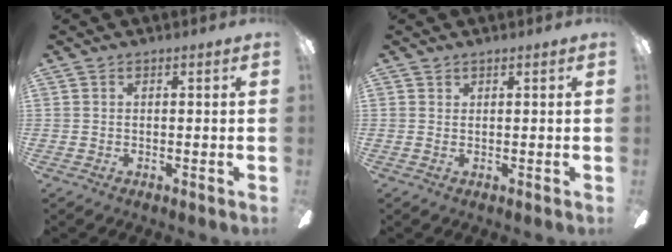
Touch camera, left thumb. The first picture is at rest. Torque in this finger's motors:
{"motor_torque": [-0.36, 1.45, 0.75, -0.62, 0.28]}